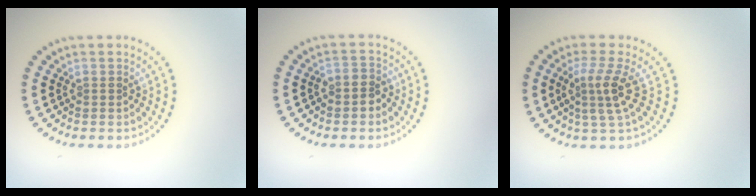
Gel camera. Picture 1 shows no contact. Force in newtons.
{"total": 1.9, "press": 1.7, "slide": 0.8}
{"total": 3.1, "press": 2.3, "slide": 2.1}